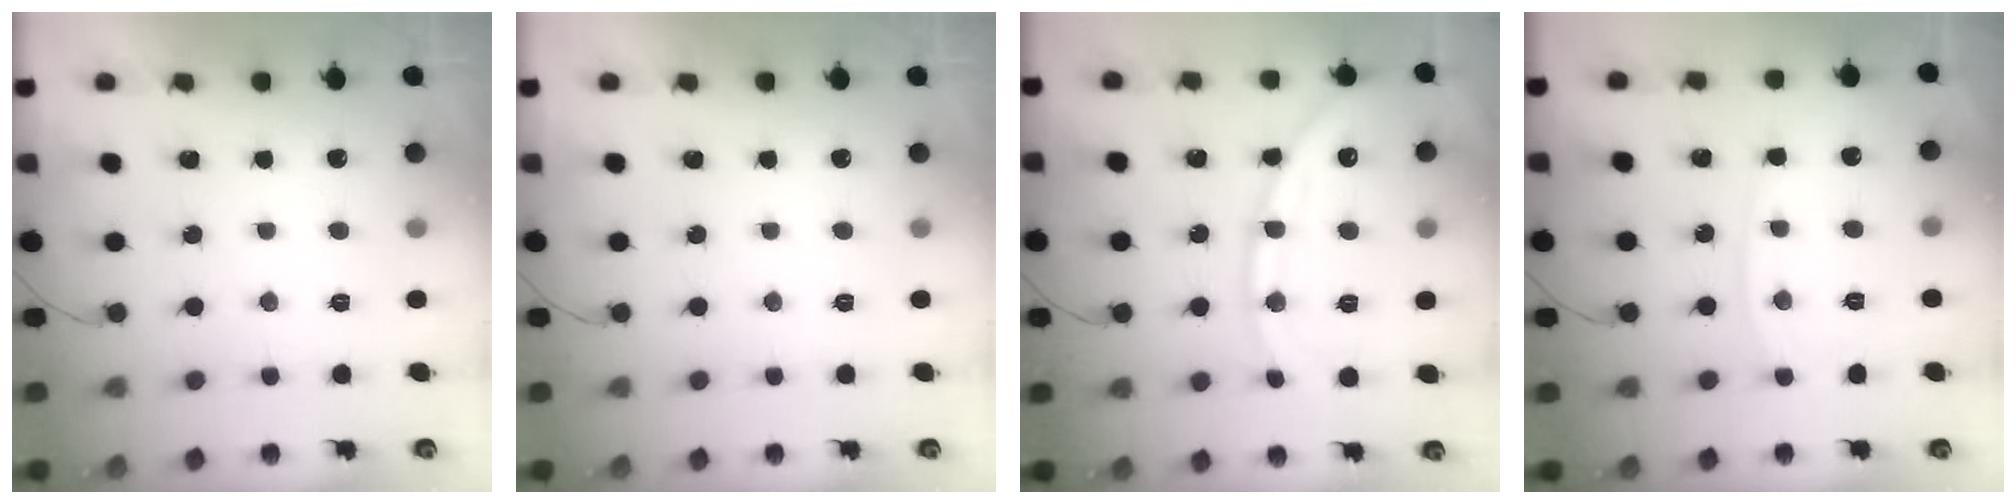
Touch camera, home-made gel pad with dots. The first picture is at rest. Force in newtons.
{"total": 0.0}
{"total": 11.9, "press": 11.8, "slide": 1.4}
{"total": 6.2, "press": 6.1, "slide": 0.8}